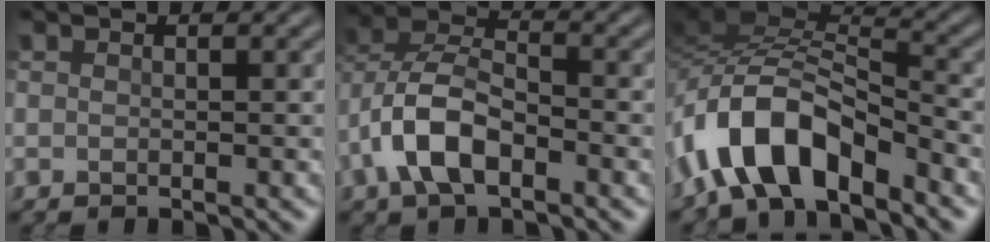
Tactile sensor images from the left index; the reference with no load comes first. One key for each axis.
{"total": 6.7, "fx": -2.8, "fy": 3.6, "fz": 5.0, "tx": -0.098, "ty": 0.010, "tz": -0.061}
{"total": 9.9, "fx": -5.9, "fy": 4.2, "fz": 6.8, "tx": -0.124, "ty": 0.012, "tz": -0.122}